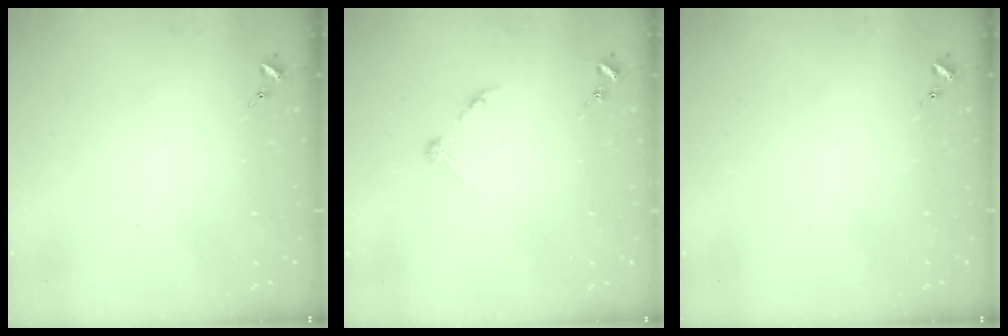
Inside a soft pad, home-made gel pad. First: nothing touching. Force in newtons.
{"total": 4.4, "press": 4.3, "slide": 0.5}
{"total": 0.0}